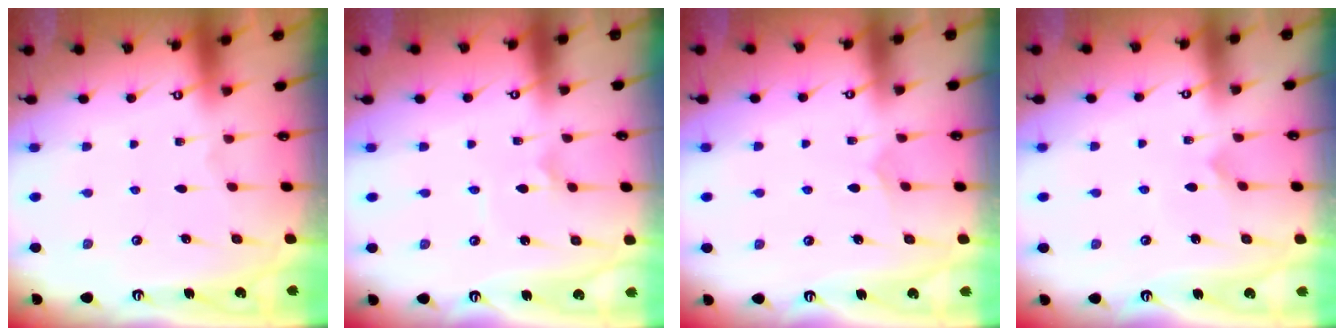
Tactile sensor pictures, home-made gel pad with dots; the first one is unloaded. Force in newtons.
{"total": 1.8, "press": 1.8, "slide": 0.1}
{"total": 3.9, "press": 3.9, "slide": 0.4}
{"total": 2.8, "press": 2.8, "slide": 0.3}